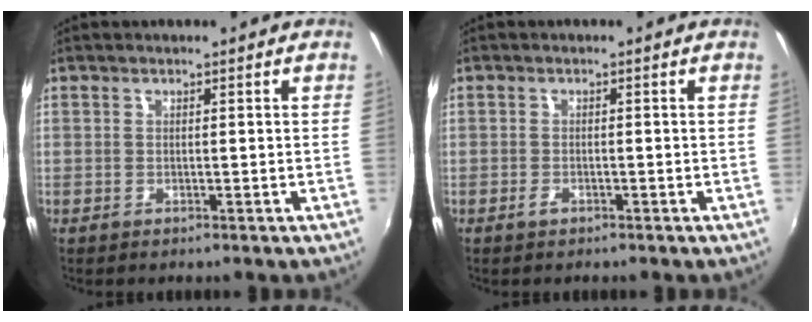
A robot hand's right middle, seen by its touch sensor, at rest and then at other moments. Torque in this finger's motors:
{"motor_torque": [0.46, -0.50, 0.04, 0.03]}